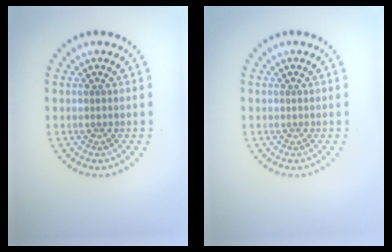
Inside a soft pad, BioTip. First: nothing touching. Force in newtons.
{"total": 0.0}